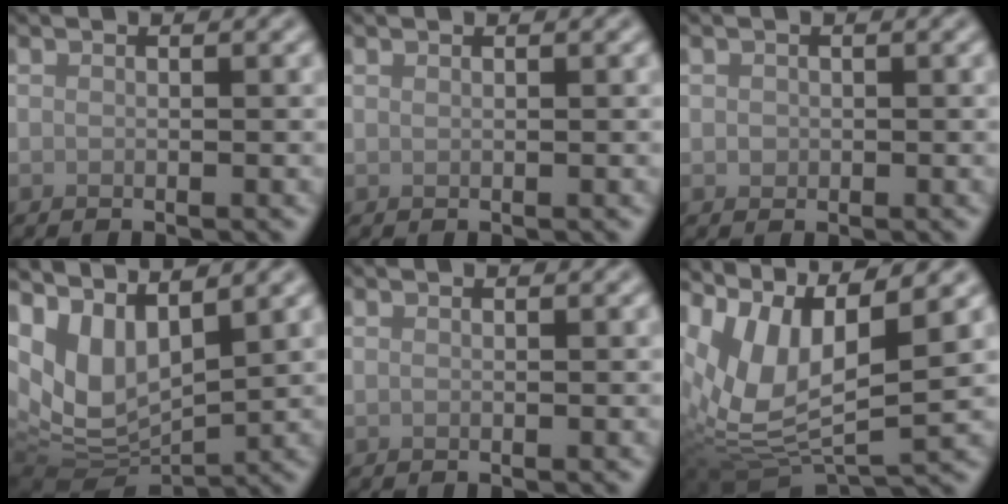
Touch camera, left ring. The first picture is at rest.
{"total": 0.0}
{"total": 0.7, "force": [0.1, 0.7, 0.2], "torque": [0.002, -0.003, 0.000]}
{"total": 8.8, "force": [3.5, 4.9, 6.4], "torque": [-0.122, -0.013, 0.081]}
{"total": 0.0}
{"total": 9.2, "force": [4.2, 3.4, 7.5], "torque": [-0.154, 0.004, 0.079]}